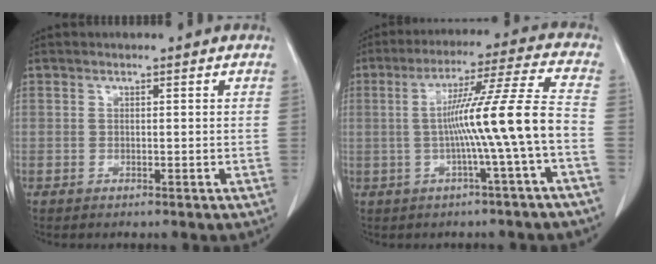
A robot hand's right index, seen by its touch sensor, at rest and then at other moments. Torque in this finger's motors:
{"motor_torque": [1.60, -0.36, 0.85, 0.21]}